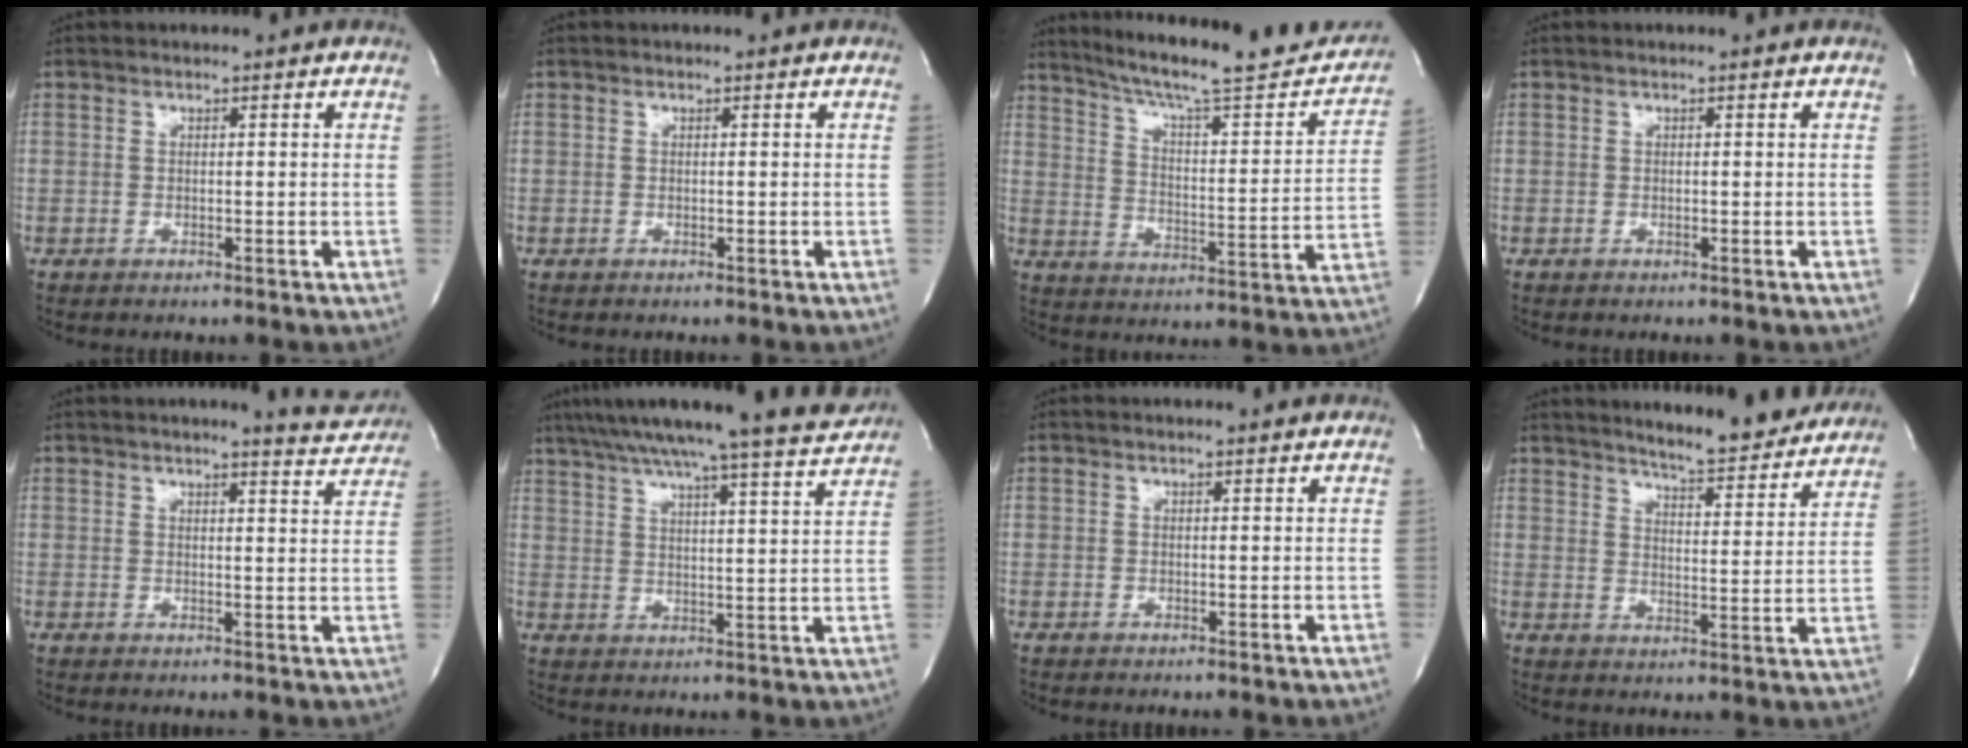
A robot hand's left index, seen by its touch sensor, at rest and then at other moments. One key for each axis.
{"total": 0.0}
{"total": 22.9, "fx": 20.4, "fy": 2.6, "fz": 10.1, "tx": -0.152, "ty": -0.032, "tz": 0.273}
{"total": 0.0}
{"total": 5.7, "fx": 5.6, "fy": 0.1, "fz": 1.4, "tx": -0.021, "ty": -0.018, "tz": 0.053}
{"total": 17.0, "fx": 15.2, "fy": -1.3, "fz": 7.4, "tx": -0.126, "ty": -0.020, "tz": 0.210}
{"total": 1.0, "fx": 1.0, "fy": -0.1, "fz": 0.4, "tx": -0.012, "ty": 0.004, "tz": 0.013}
{"total": 14.6, "fx": 13.7, "fy": 1.4, "fz": 5.0, "tx": -0.070, "ty": -0.025, "tz": 0.172}